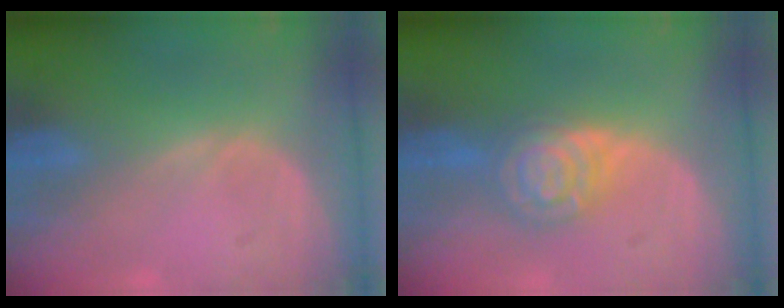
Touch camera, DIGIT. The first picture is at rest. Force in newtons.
{"total": 6.3, "press": 6.3, "slide": 0.5}